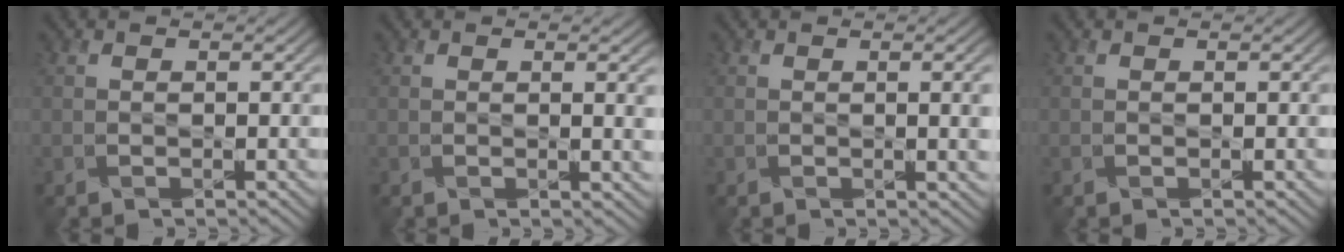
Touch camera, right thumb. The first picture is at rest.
{"total": 2.2, "force": [0.3, 0.3, 2.1], "torque": [-0.033, -0.001, 0.005]}
{"total": 3.5, "force": [0.0, 0.8, 3.4], "torque": [-0.044, -0.001, 0.004]}
{"total": 0.0}